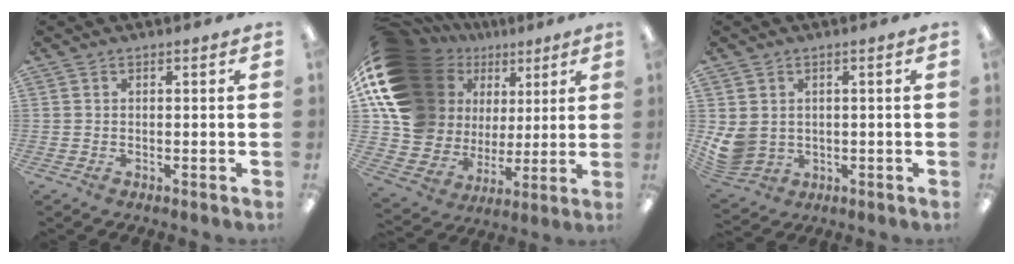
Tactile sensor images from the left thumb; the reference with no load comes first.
{"total": 21.0, "force": [8.8, 16.4, 9.8], "torque": [-0.191, -0.059, 0.198]}
{"total": 5.7, "force": [0.6, 5.1, 2.5], "torque": [-0.079, -0.003, 0.013]}